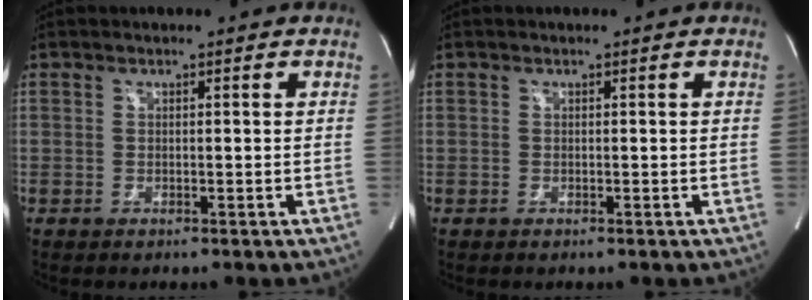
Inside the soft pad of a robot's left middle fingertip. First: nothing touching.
{"total": 0.0}